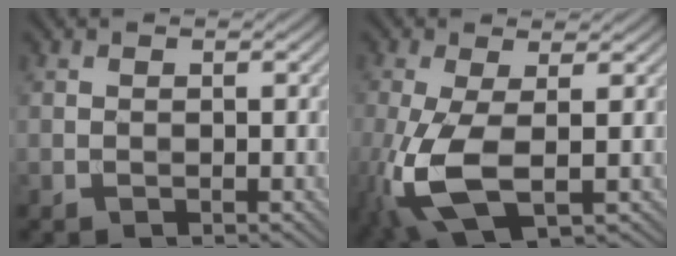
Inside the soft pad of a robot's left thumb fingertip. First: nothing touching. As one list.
[{"total": 9.8, "force": [-2.0, 3.7, 8.8], "torque": [-0.219, -0.015, -0.036]}]